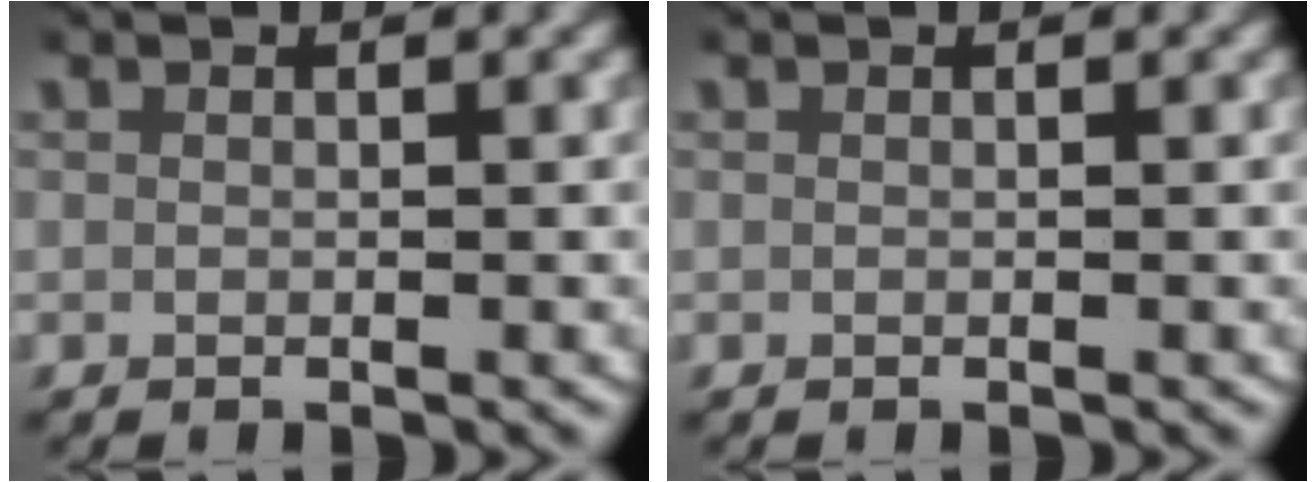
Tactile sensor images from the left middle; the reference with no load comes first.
{"total": 0.0}